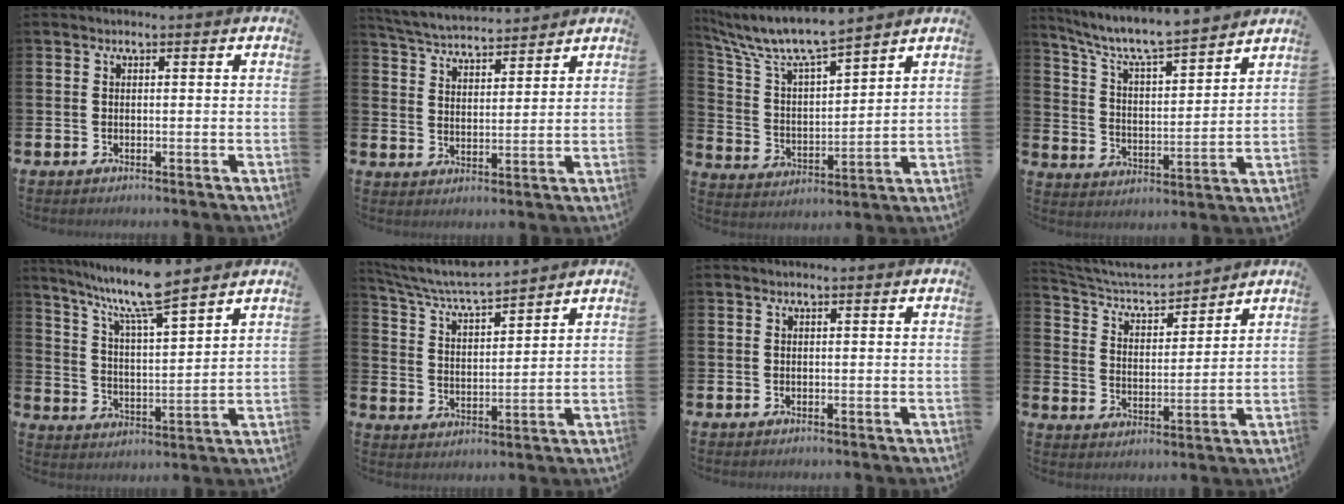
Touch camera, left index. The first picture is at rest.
{"total": 5.0, "force": [5.0, 0.6, 0.4], "torque": [-0.032, -0.029, 0.088]}
{"total": 9.0, "force": [8.2, 1.4, 3.4], "torque": [-0.105, -0.047, 0.145]}
{"total": 7.6, "force": [7.1, 0.7, 2.7], "torque": [-0.087, -0.054, 0.119]}
{"total": 9.3, "force": [8.3, 0.6, 4.1], "torque": [-0.101, -0.046, 0.145]}
{"total": 6.5, "force": [6.2, 0.5, 2.0], "torque": [-0.066, -0.037, 0.108]}
{"total": 0.0}
{"total": 6.6, "force": [6.2, 1.5, 1.5], "torque": [-0.064, -0.041, 0.107]}